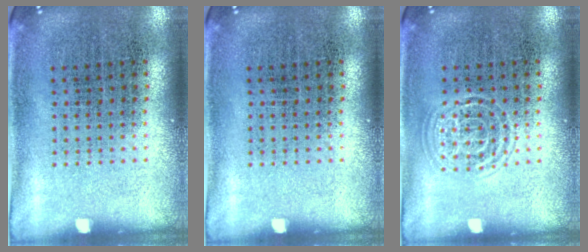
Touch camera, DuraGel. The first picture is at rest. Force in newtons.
{"total": 0.0}
{"total": 1.5, "press": 1.5, "slide": 0.1}